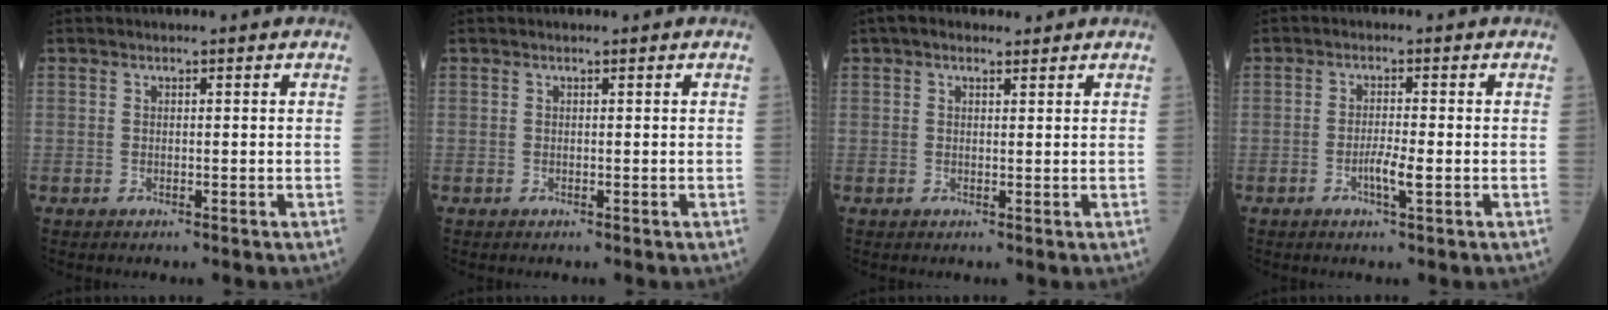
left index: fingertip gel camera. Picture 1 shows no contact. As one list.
[{"total": 0.0}, {"total": 2.6, "force": [1.7, 1.4, 1.4], "torque": [-0.032, 0.021, 0.027]}, {"total": 2.9, "force": [-1.1, 0.2, 2.7], "torque": [-0.053, -0.006, -0.023]}]